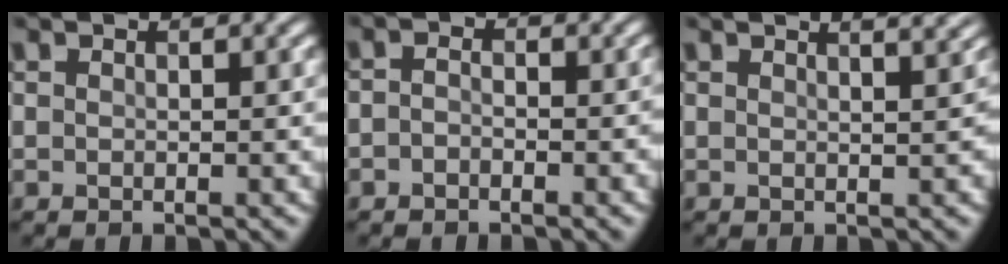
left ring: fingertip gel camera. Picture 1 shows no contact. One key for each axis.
{"total": 1.8, "fx": -1.5, "fy": 0.9, "fz": 0.1, "tx": -0.006, "ty": 0.000, "tz": -0.042}
{"total": 3.1, "fx": 2.6, "fy": 0.2, "fz": 1.6, "tx": -0.002, "ty": 0.020, "tz": 0.022}